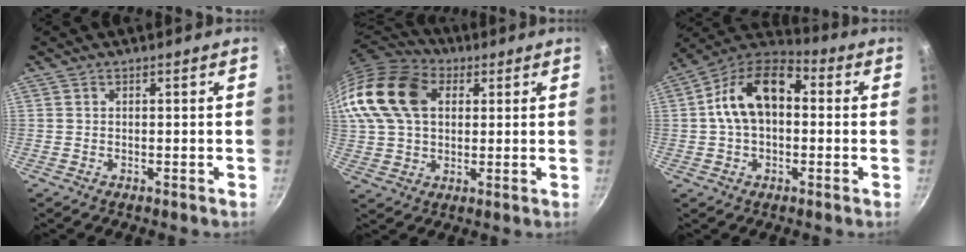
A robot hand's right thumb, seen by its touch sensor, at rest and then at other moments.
{"total": 19.3, "force": [5.3, 13.5, 12.7], "torque": [-0.247, 0.017, 0.087]}
{"total": 15.9, "force": [1.4, 10.8, 11.5], "torque": [-0.170, 0.039, 0.005]}